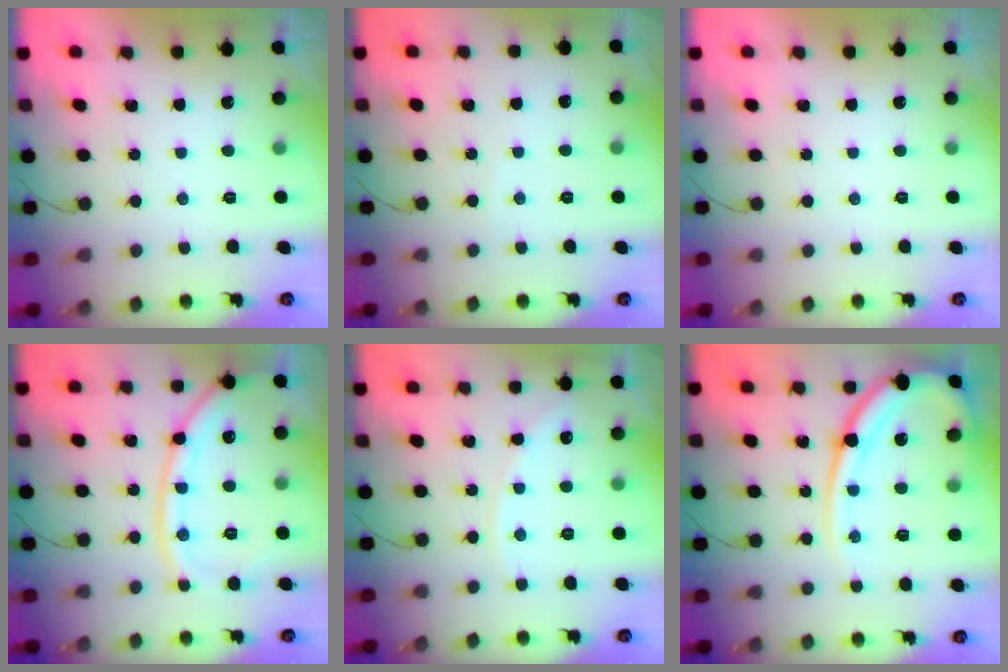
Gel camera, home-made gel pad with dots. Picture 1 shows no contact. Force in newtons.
{"total": 2.3, "press": 2.2, "slide": 0.3}
{"total": 0.0}
{"total": 14.5, "press": 14.4, "slide": 1.6}
{"total": 6.0, "press": 6.0, "slide": 0.9}
{"total": 16.8, "press": 16.7, "slide": 1.7}